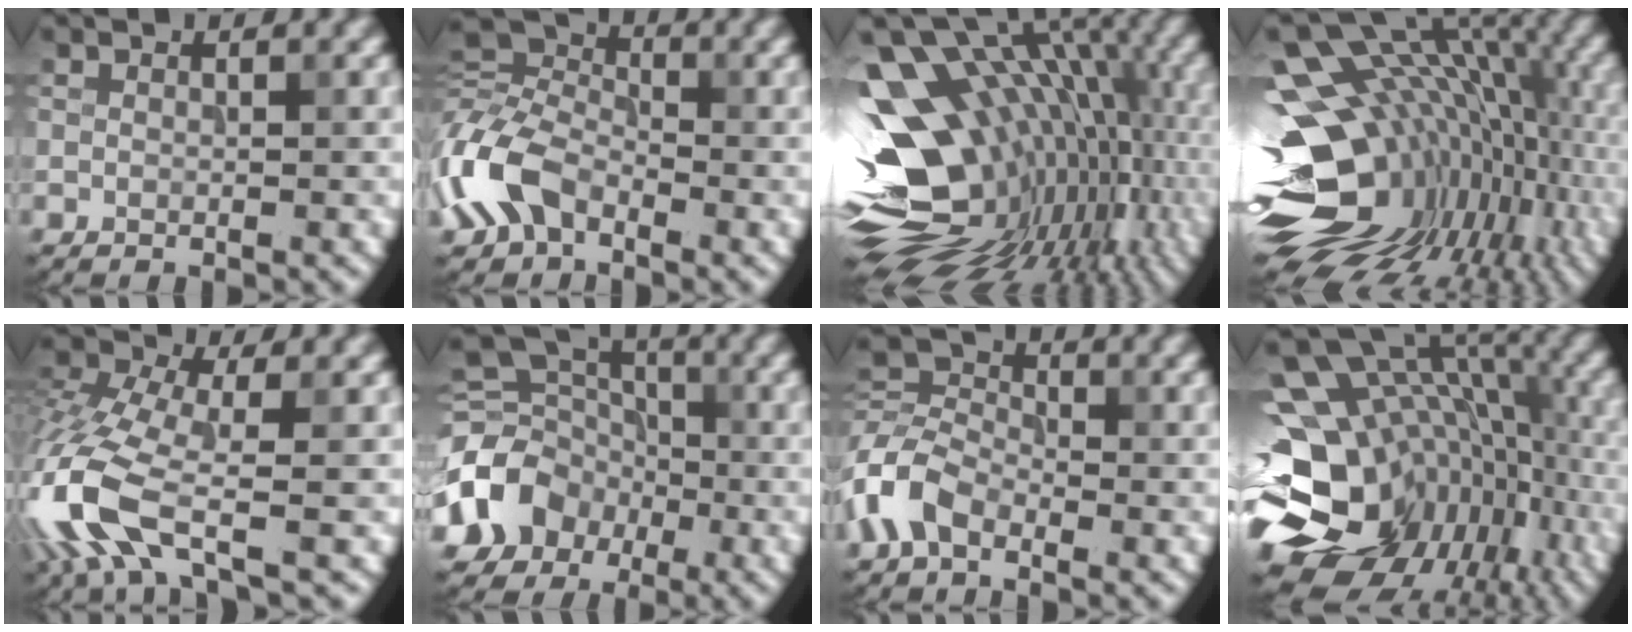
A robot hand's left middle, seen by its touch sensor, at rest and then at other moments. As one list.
[{"total": 6.8, "force": [-2.8, 4.6, 4.2], "torque": [-0.092, 0.011, -0.077]}, {"total": 17.6, "force": [0.8, 10.4, 14.3], "torque": [-0.215, -0.004, 0.031]}, {"total": 17.5, "force": [-1.7, 11.2, 13.4], "torque": [-0.192, -0.005, -0.002]}, {"total": 9.3, "force": [-3.9, 3.8, 7.5], "torque": [-0.185, -0.001, -0.092]}, {"total": 9.0, "force": [-3.4, 7.3, 4.0], "torque": [-0.075, -0.006, -0.079]}, {"total": 5.1, "force": [-2.8, 3.2, 2.8], "torque": [-0.061, 0.008, -0.072]}, {"total": 19.1, "force": [-6.2, 14.6, 10.7], "torque": [-0.177, -0.008, -0.062]}]